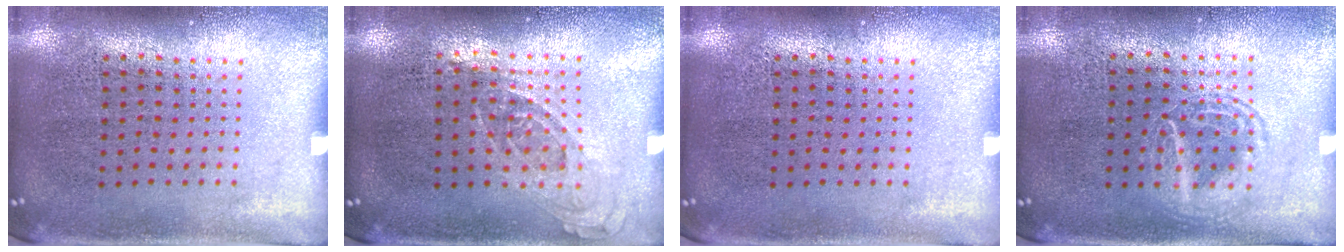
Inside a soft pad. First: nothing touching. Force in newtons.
{"total": 0.7, "press": 0.7, "slide": 0.3}
{"total": 0.0}
{"total": 1.2, "press": 1.1, "slide": 0.2}